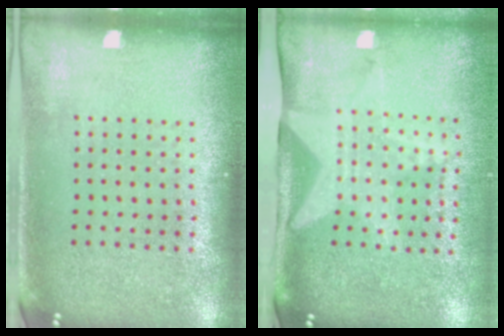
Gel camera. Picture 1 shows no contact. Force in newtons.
{"total": 1.9, "press": 1.6, "slide": 1.0}